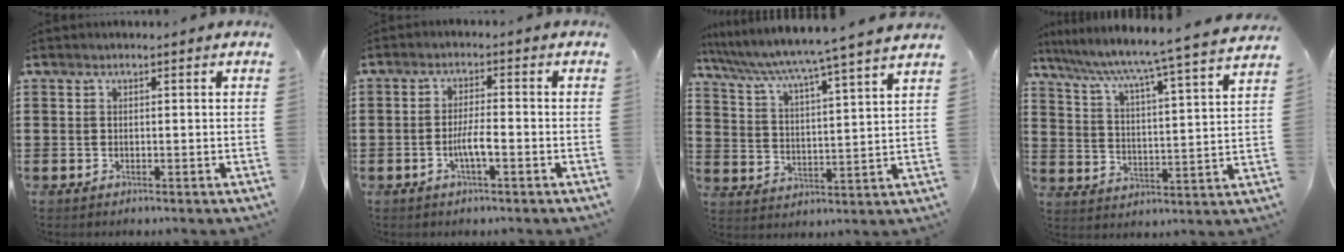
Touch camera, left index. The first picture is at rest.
{"total": 3.9, "force": [-1.3, 0.7, 3.6], "torque": [-0.076, -0.002, -0.028]}
{"total": 4.8, "force": [4.2, -1.1, 2.1], "torque": [-0.062, -0.043, 0.060]}
{"total": 5.2, "force": [4.5, -1.0, 2.4], "torque": [-0.069, -0.049, 0.063]}